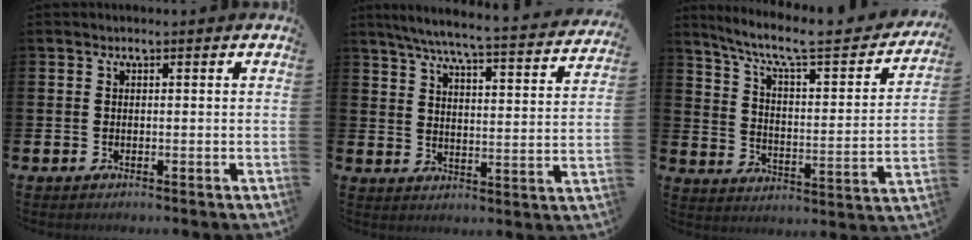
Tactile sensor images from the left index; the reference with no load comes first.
{"total": 6.3, "force": [5.6, 0.2, 2.9], "torque": [-0.069, -0.046, 0.090]}
{"total": 8.0, "force": [6.3, 1.8, 4.5], "torque": [-0.100, -0.050, 0.096]}